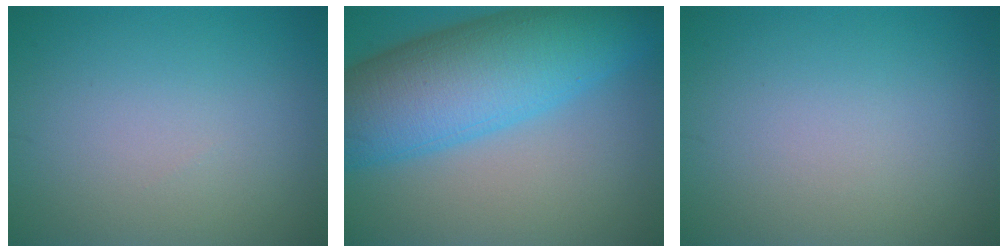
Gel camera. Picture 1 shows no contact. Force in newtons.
{"total": 12.4, "press": 12.4, "slide": 0.4}
{"total": 0.0}